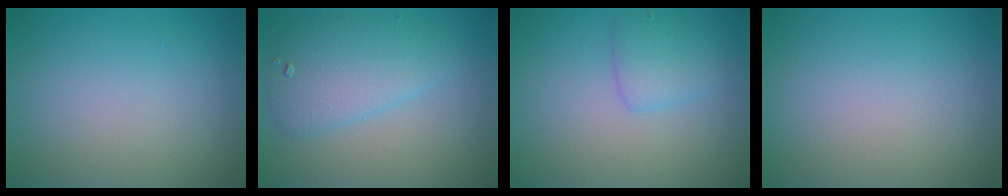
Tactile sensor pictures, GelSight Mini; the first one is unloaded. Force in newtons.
{"total": 4.1, "press": 4.1, "slide": 0.2}
{"total": 2.2, "press": 2.2, "slide": 0.2}
{"total": 0.0}